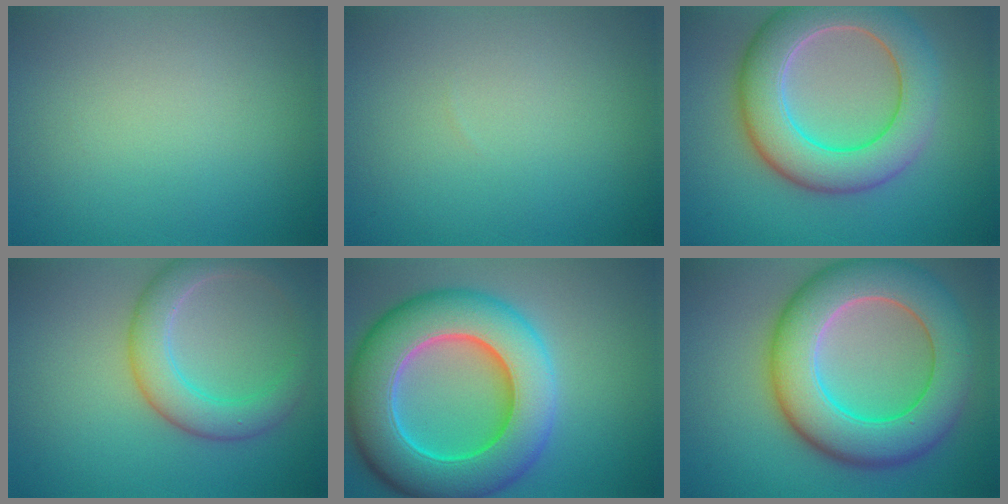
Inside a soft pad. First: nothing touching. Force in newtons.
{"total": 0.0}
{"total": 8.6, "press": 8.6, "slide": 0.5}
{"total": 4.7, "press": 4.7, "slide": 0.5}
{"total": 12.5, "press": 12.5, "slide": 0.3}
{"total": 10.6, "press": 10.6, "slide": 0.5}